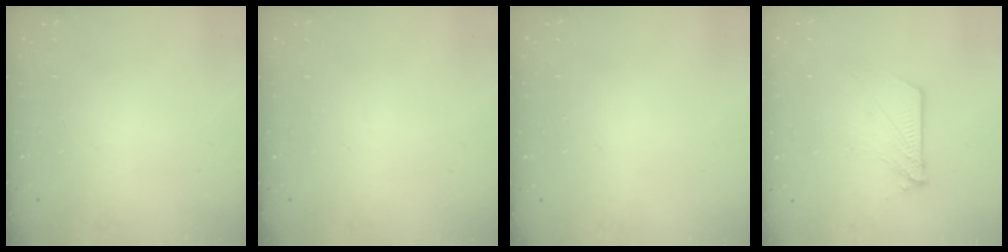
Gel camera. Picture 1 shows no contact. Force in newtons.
{"total": 0.0}
{"total": 0.0}
{"total": 7.4, "press": 7.4, "slide": 0.5}